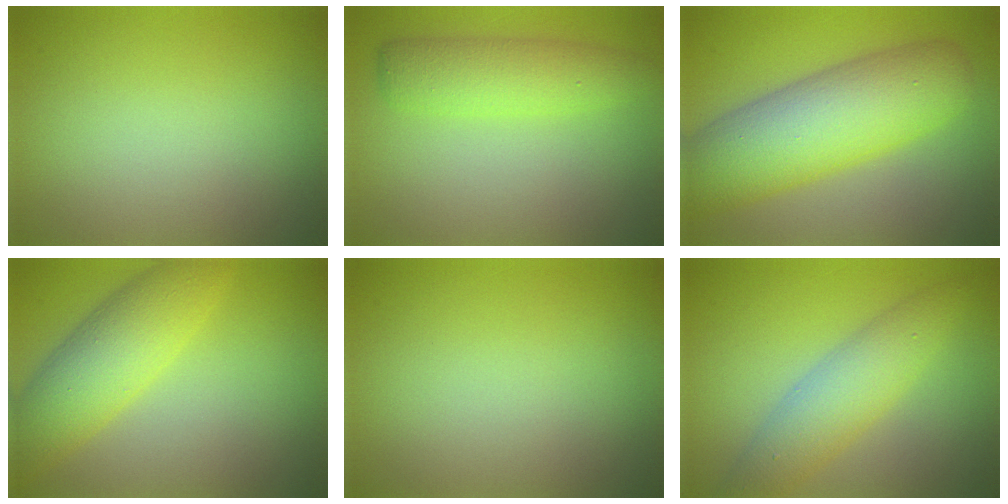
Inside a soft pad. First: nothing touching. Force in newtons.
{"total": 3.7, "press": 3.7, "slide": 0.1}
{"total": 9.7, "press": 9.7, "slide": 0.2}
{"total": 6.1, "press": 6.1, "slide": 0.2}
{"total": 0.0}
{"total": 4.6, "press": 4.6, "slide": 0.1}